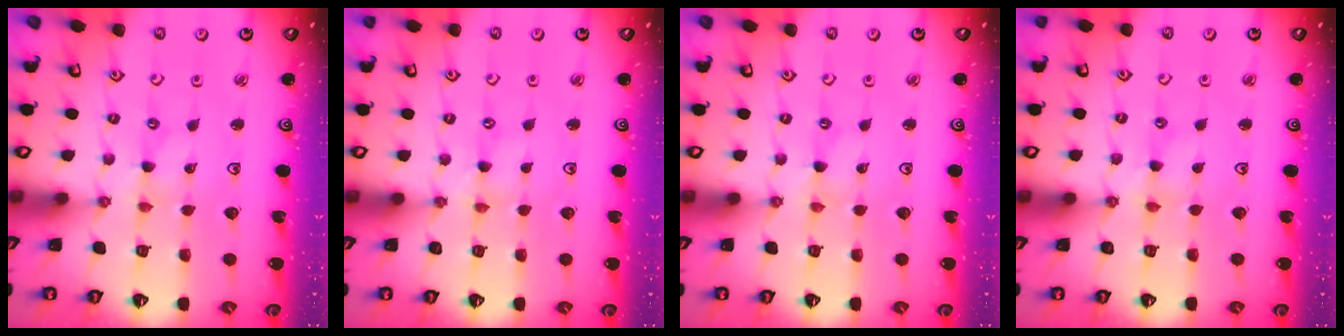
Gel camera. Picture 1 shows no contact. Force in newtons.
{"total": 0.0}
{"total": 0.0}
{"total": 0.0}